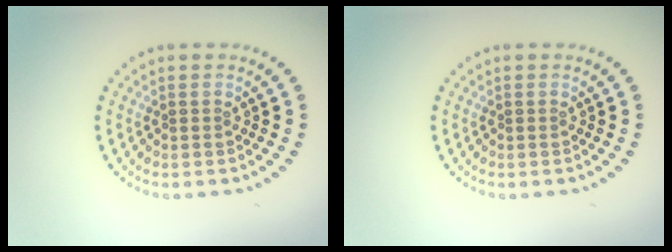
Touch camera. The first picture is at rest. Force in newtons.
{"total": 0.0}